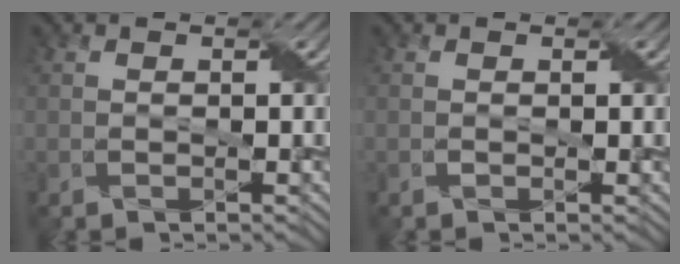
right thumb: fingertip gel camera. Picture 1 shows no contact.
{"total": 0.0}